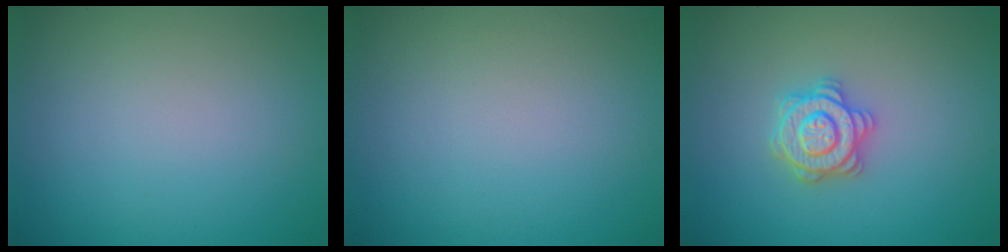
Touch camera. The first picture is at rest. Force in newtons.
{"total": 0.0}
{"total": 3.1, "press": 3.0, "slide": 0.5}